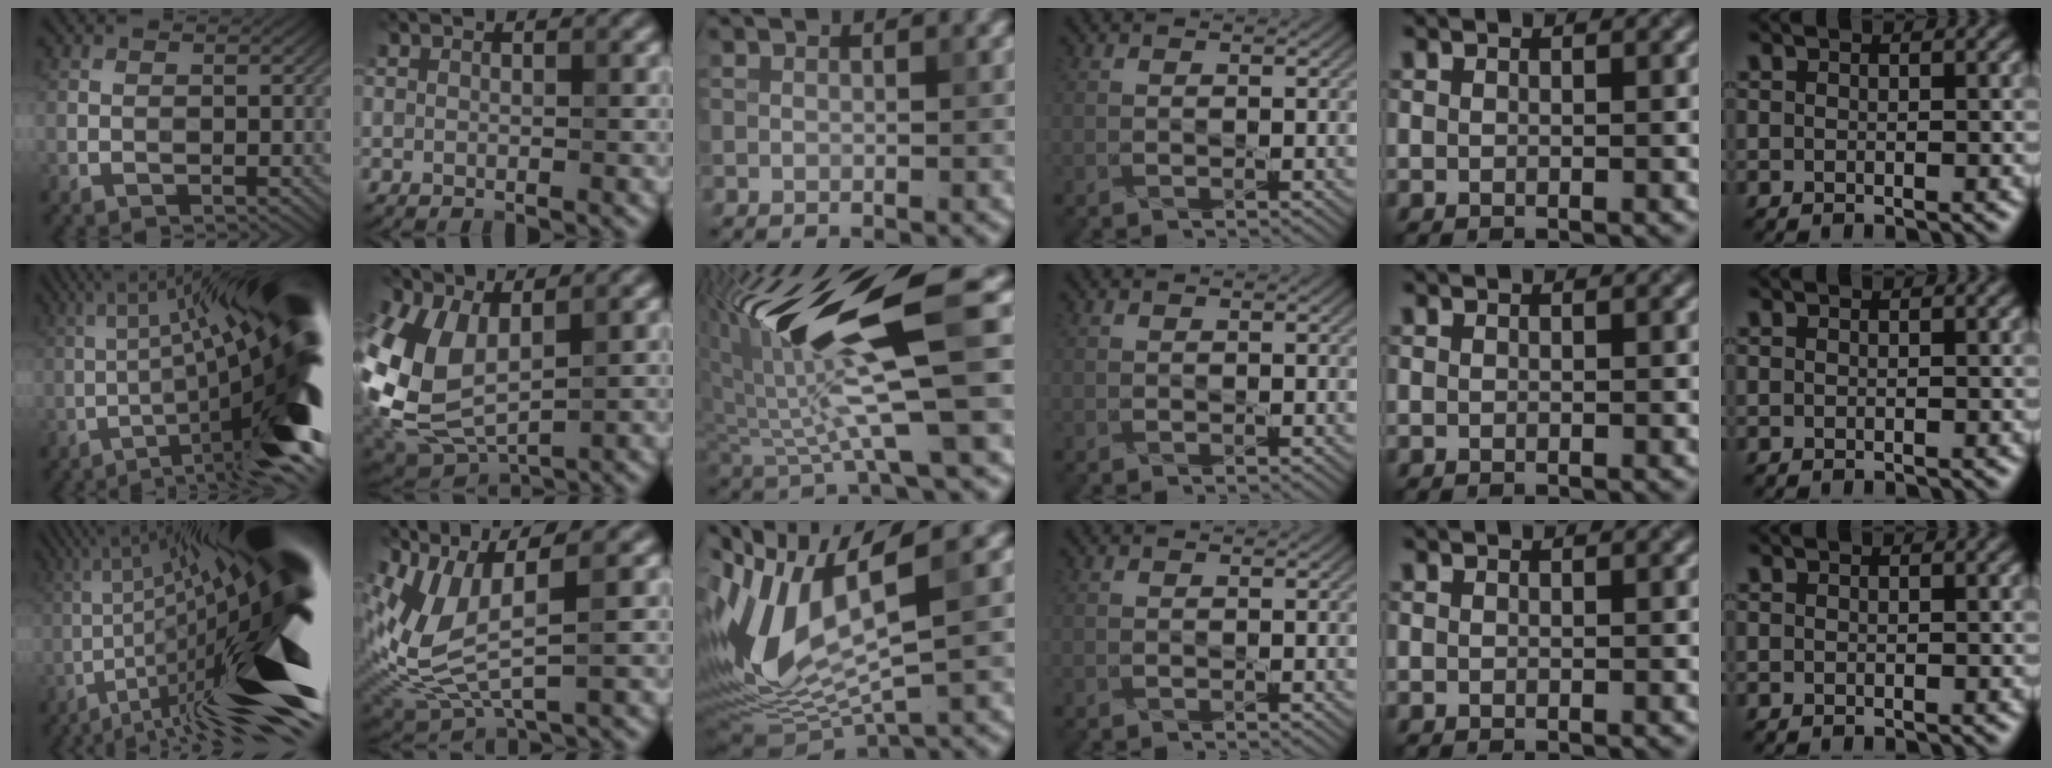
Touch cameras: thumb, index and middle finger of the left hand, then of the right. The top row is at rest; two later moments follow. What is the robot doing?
{"motion": "shake", "object": "medicine bottle"}